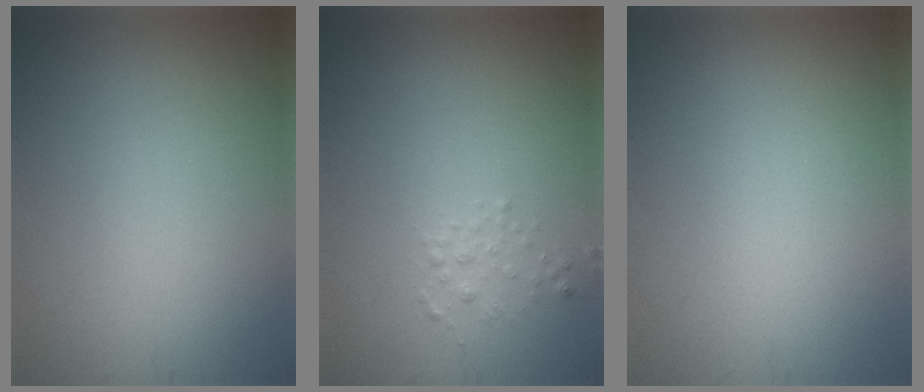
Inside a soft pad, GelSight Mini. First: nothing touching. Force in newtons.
{"total": 1.0, "press": 1.0, "slide": 0.1}
{"total": 0.0}